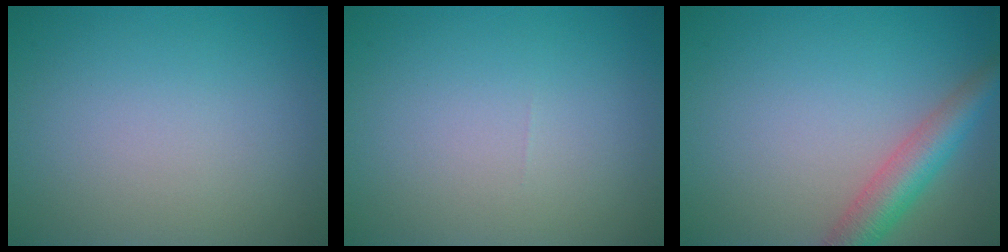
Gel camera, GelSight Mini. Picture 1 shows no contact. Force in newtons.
{"total": 0.0}
{"total": 4.3, "press": 4.3, "slide": 0.1}